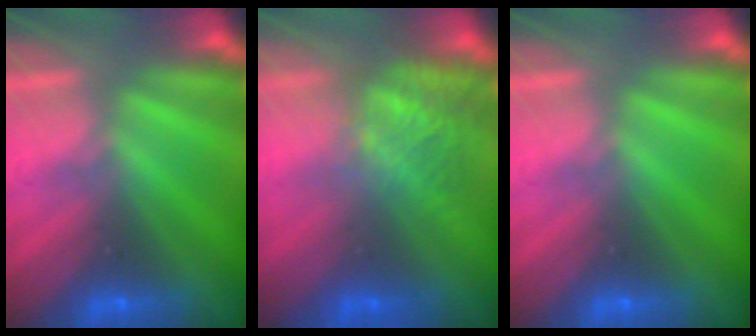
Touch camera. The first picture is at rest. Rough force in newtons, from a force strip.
{"total": 4.5}
{"total": 0.0}